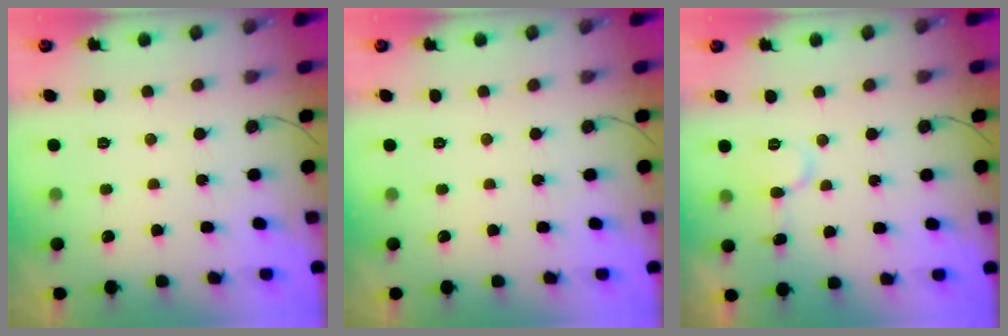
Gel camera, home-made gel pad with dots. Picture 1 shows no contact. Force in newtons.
{"total": 0.0}
{"total": 6.5, "press": 6.5, "slide": 0.5}